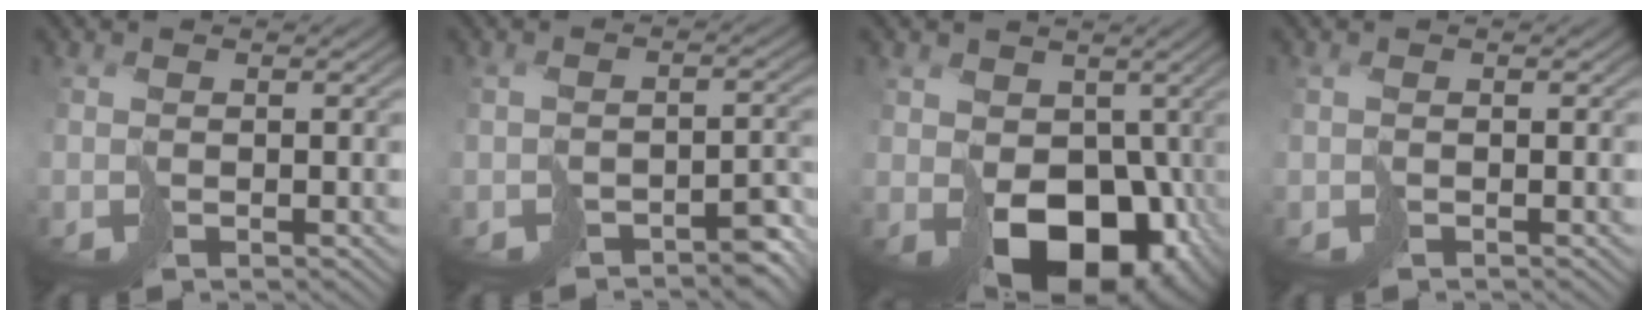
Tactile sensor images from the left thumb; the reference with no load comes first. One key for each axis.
{"total": 4.8, "fx": -3.2, "fy": 2.1, "fz": 2.9, "tx": -0.031, "ty": -0.006, "tz": -0.049}
{"total": 14.4, "fx": -2.7, "fy": 9.7, "fz": 10.3, "tx": -0.162, "ty": -0.041, "tz": -0.031}
{"total": 0.0}